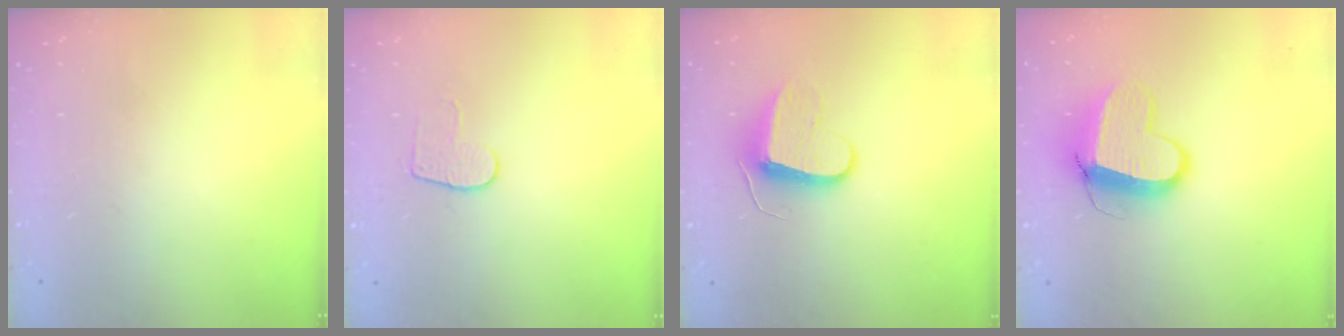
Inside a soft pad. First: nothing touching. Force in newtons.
{"total": 6.4, "press": 6.4, "slide": 0.6}
{"total": 9.1, "press": 9.1, "slide": 0.7}
{"total": 10.7, "press": 10.6, "slide": 1.3}